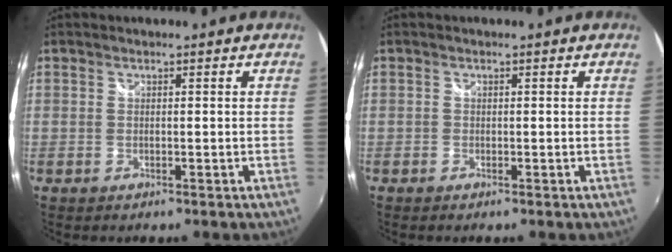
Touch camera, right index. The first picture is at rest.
{"total": 0.5, "force": [-0.4, 0.3, 0.1], "torque": [-0.003, -0.003, -0.011]}